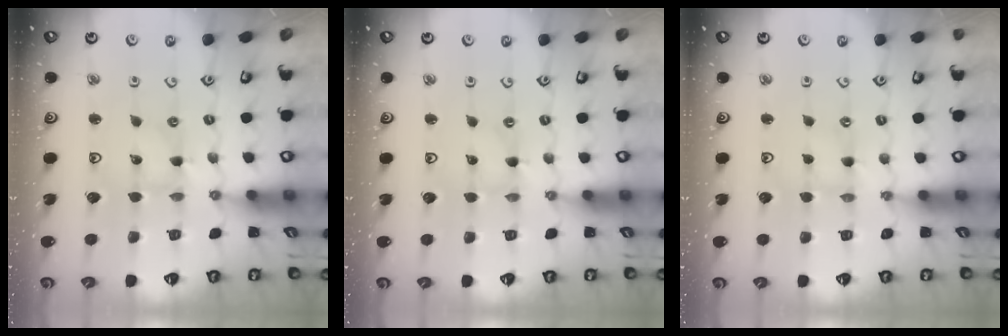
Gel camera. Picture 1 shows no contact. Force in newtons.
{"total": 0.0}
{"total": 1.1, "press": 1.0, "slide": 0.4}